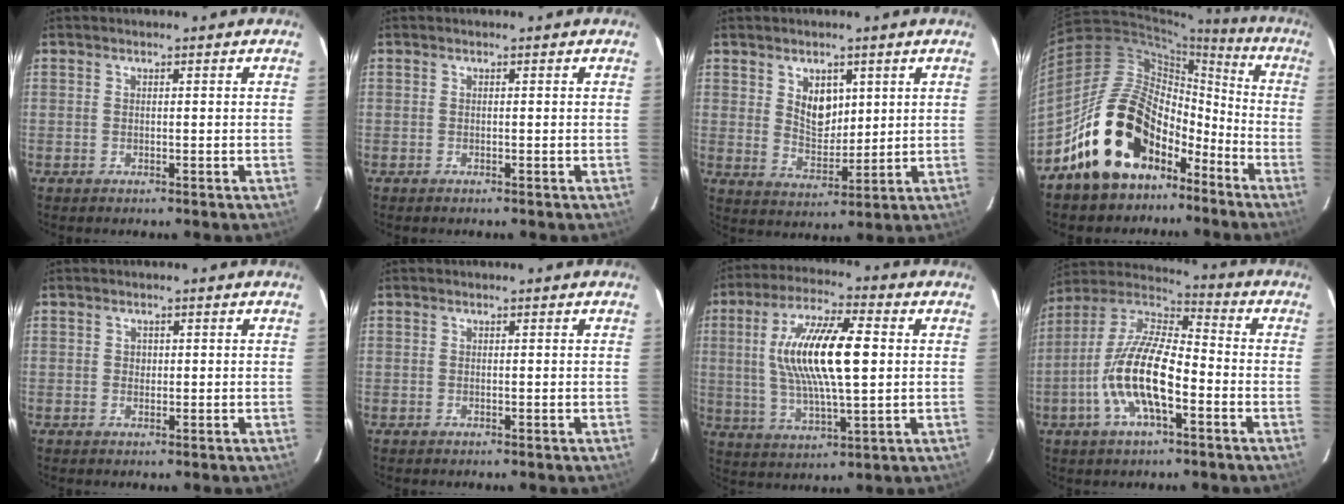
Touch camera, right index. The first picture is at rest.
{"total": 0.0}
{"total": 6.9, "force": [2.6, 4.6, 4.4], "torque": [-0.068, 0.000, 0.054]}
{"total": 18.6, "force": [-11.9, 11.5, 8.3], "torque": [-0.156, 0.039, -0.183]}
{"total": 1.0, "force": [0.0, 1.0, 0.1], "torque": [0.004, 0.002, 0.000]}
{"total": 0.0}
{"total": 16.5, "force": [2.2, 4.7, 15.7], "torque": [-0.296, 0.011, 0.043]}
{"total": 15.7, "force": [-5.2, 5.5, 13.7], "torque": [-0.277, -0.002, -0.106]}